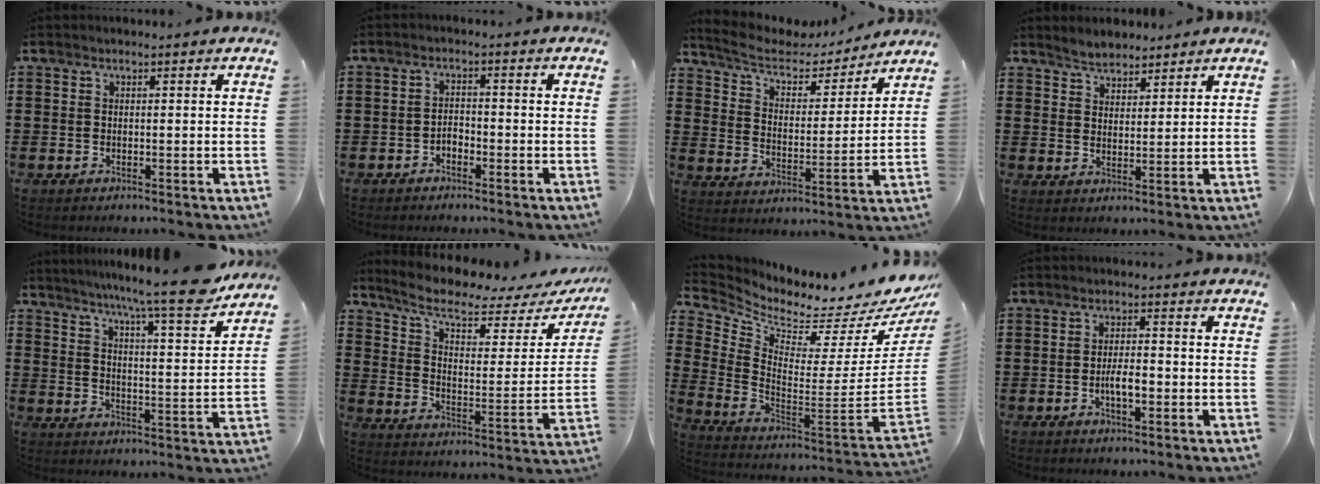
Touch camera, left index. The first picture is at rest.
{"total": 1.8, "force": [-1.5, 0.8, 0.7], "torque": [-0.020, 0.003, -0.031]}
{"total": 6.1, "force": [5.3, 2.0, 2.2], "torque": [-0.072, -0.031, 0.086]}
{"total": 3.4, "force": [3.1, 1.2, 0.1], "torque": [-0.014, -0.001, 0.060]}
{"total": 10.3, "force": [8.8, -0.6, 5.3], "torque": [-0.099, -0.062, 0.139]}
{"total": 7.5, "force": [5.7, 2.1, 4.4], "torque": [-0.106, -0.039, 0.095]}
{"total": 2.0, "force": [1.7, 0.6, 0.8], "torque": [-0.025, -0.058, 0.017]}
{"total": 4.0, "force": [-1.1, 1.5, 3.6], "torque": [-0.065, 0.006, -0.019]}